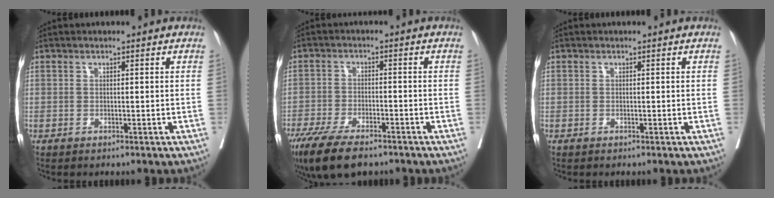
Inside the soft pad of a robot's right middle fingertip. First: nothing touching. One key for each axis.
{"total": 10.9, "fx": -8.1, "fy": 3.3, "fz": 6.5, "tx": -0.114, "ty": -0.021, "tz": -0.135}
{"total": 0.0}